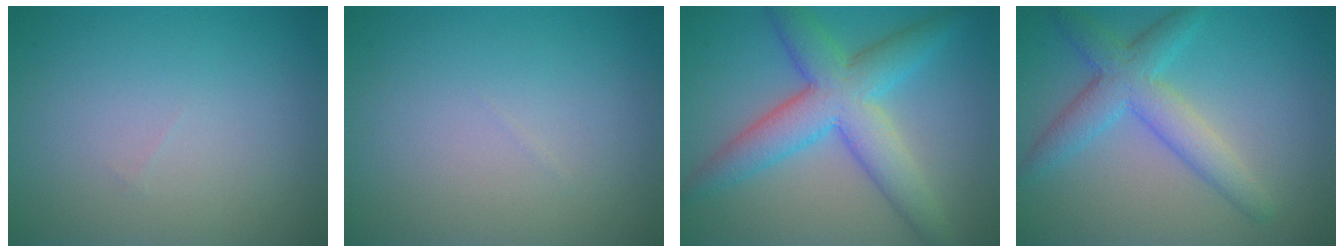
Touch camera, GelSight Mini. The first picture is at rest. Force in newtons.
{"total": 0.0}
{"total": 7.2, "press": 7.2, "slide": 0.0}
{"total": 4.6, "press": 4.6, "slide": 0.1}